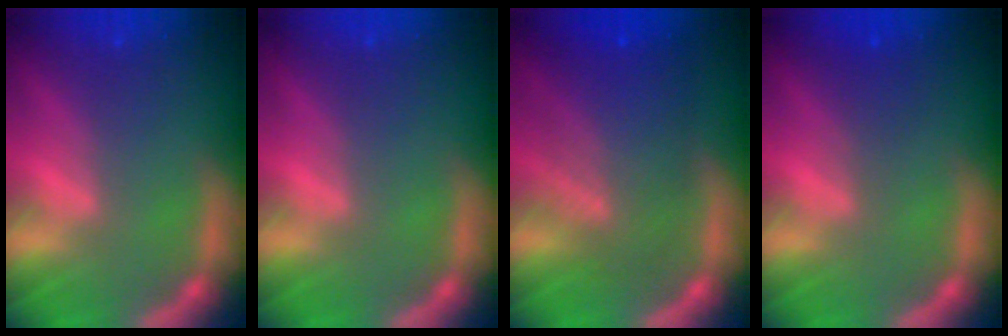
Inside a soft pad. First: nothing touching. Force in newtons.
{"total": 0.0}
{"total": 7.5}
{"total": 1.5}